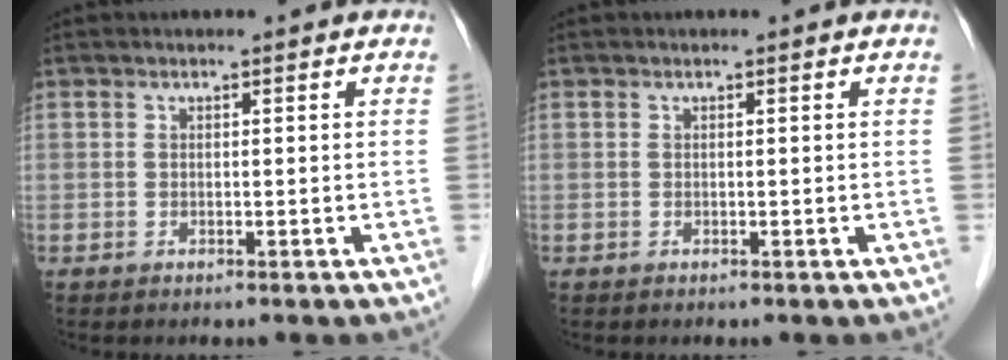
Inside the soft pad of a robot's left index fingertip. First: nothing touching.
{"total": 0.0}